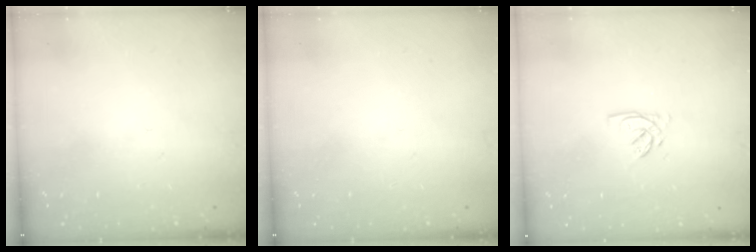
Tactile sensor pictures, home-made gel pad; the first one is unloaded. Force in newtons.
{"total": 0.0}
{"total": 2.8, "press": 2.8, "slide": 0.1}